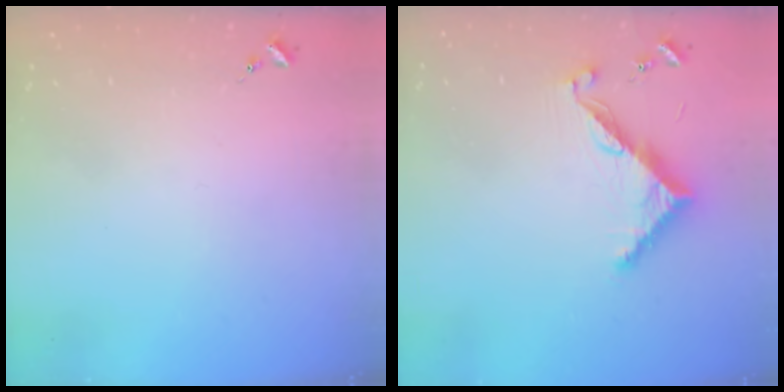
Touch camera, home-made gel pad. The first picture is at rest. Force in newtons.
{"total": 8.5, "press": 8.5, "slide": 0.6}